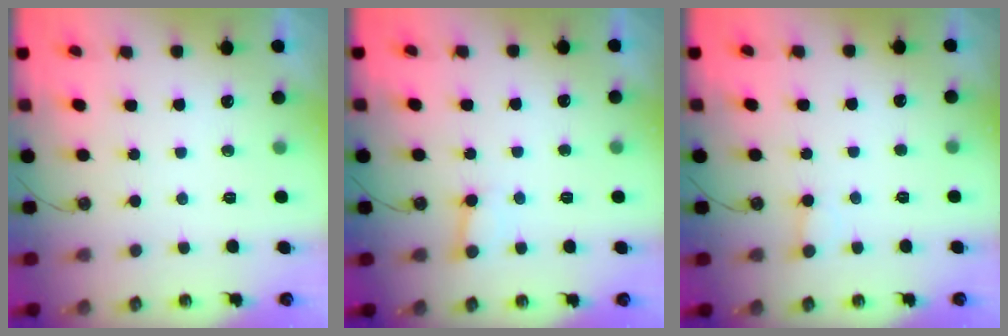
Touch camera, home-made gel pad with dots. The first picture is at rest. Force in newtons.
{"total": 4.8, "press": 4.7, "slide": 0.4}
{"total": 3.1, "press": 3.1, "slide": 0.1}